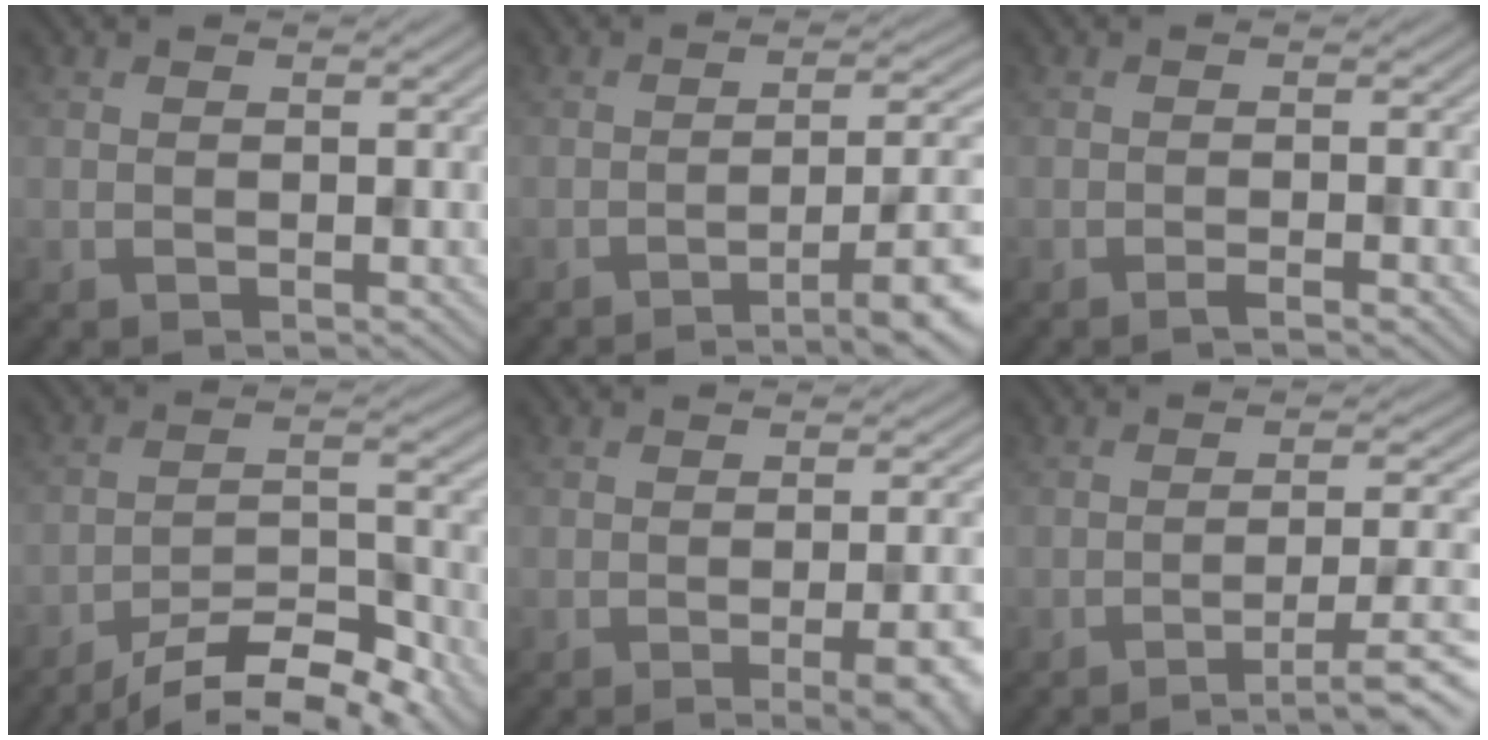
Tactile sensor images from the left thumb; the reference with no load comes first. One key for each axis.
{"total": 8.4, "fx": -4.6, "fy": 1.5, "fz": 6.9, "tx": -0.104, "ty": 0.008, "tz": -0.071}
{"total": 1.6, "fx": -1.0, "fy": 0.1, "fz": 1.2, "tx": -0.015, "ty": 0.005, "tz": -0.026}
{"total": 11.5, "fx": -9.4, "fy": 2.5, "fz": 6.0, "tx": -0.106, "ty": -0.009, "tz": -0.148}
{"total": 7.8, "fx": -3.3, "fy": 2.2, "fz": 6.8, "tx": -0.080, "ty": 0.004, "tz": -0.037}
{"total": 7.4, "fx": -4.5, "fy": 1.2, "fz": 5.8, "tx": -0.092, "ty": 0.008, "tz": -0.067}